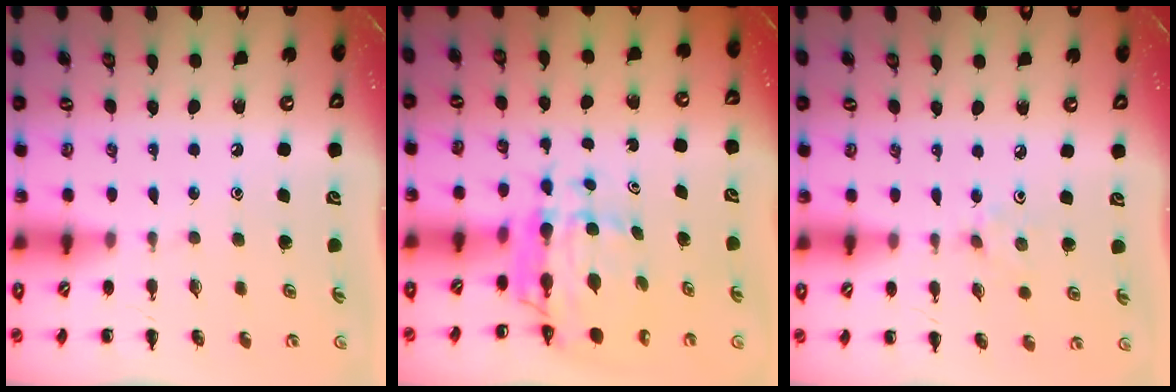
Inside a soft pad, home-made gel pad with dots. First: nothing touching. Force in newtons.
{"total": 7.4, "press": 6.8, "slide": 2.7}
{"total": 2.4, "press": 2.3, "slide": 0.8}